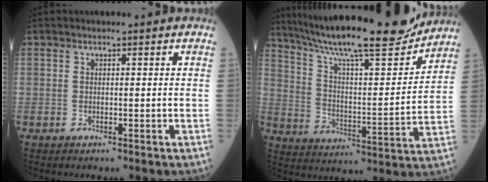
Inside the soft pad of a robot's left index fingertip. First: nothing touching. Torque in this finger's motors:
{"motor_torque": [1.06, -1.08, 0.51, 0.13]}